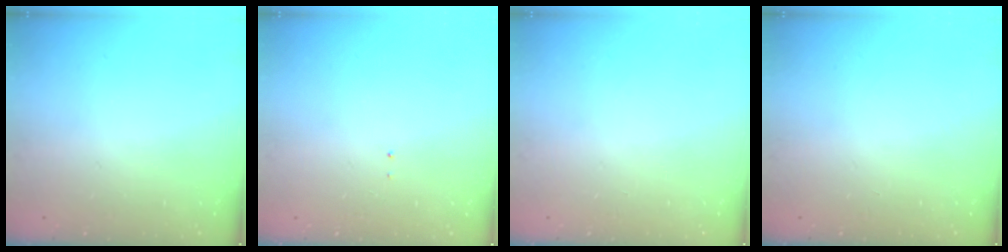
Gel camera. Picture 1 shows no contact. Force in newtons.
{"total": 0.7, "press": 0.7, "slide": 0.1}
{"total": 0.0}
{"total": 0.0}